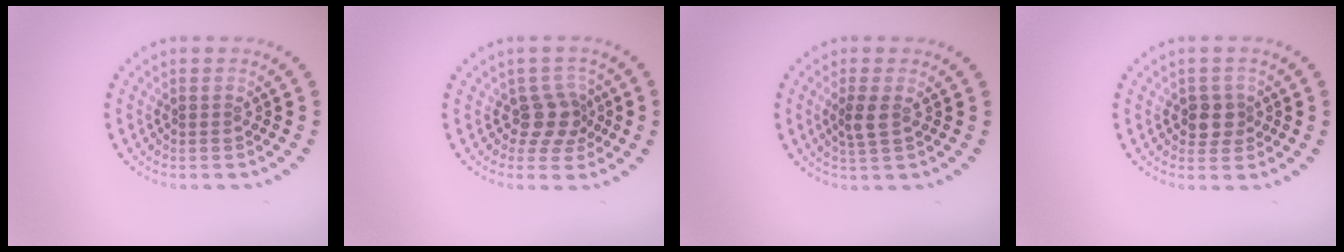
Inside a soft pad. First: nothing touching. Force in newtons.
{"total": 2.7, "press": 2.0, "slide": 1.8}
{"total": 1.7, "press": 1.6, "slide": 0.6}
{"total": 2.1, "press": 1.8, "slide": 1.0}